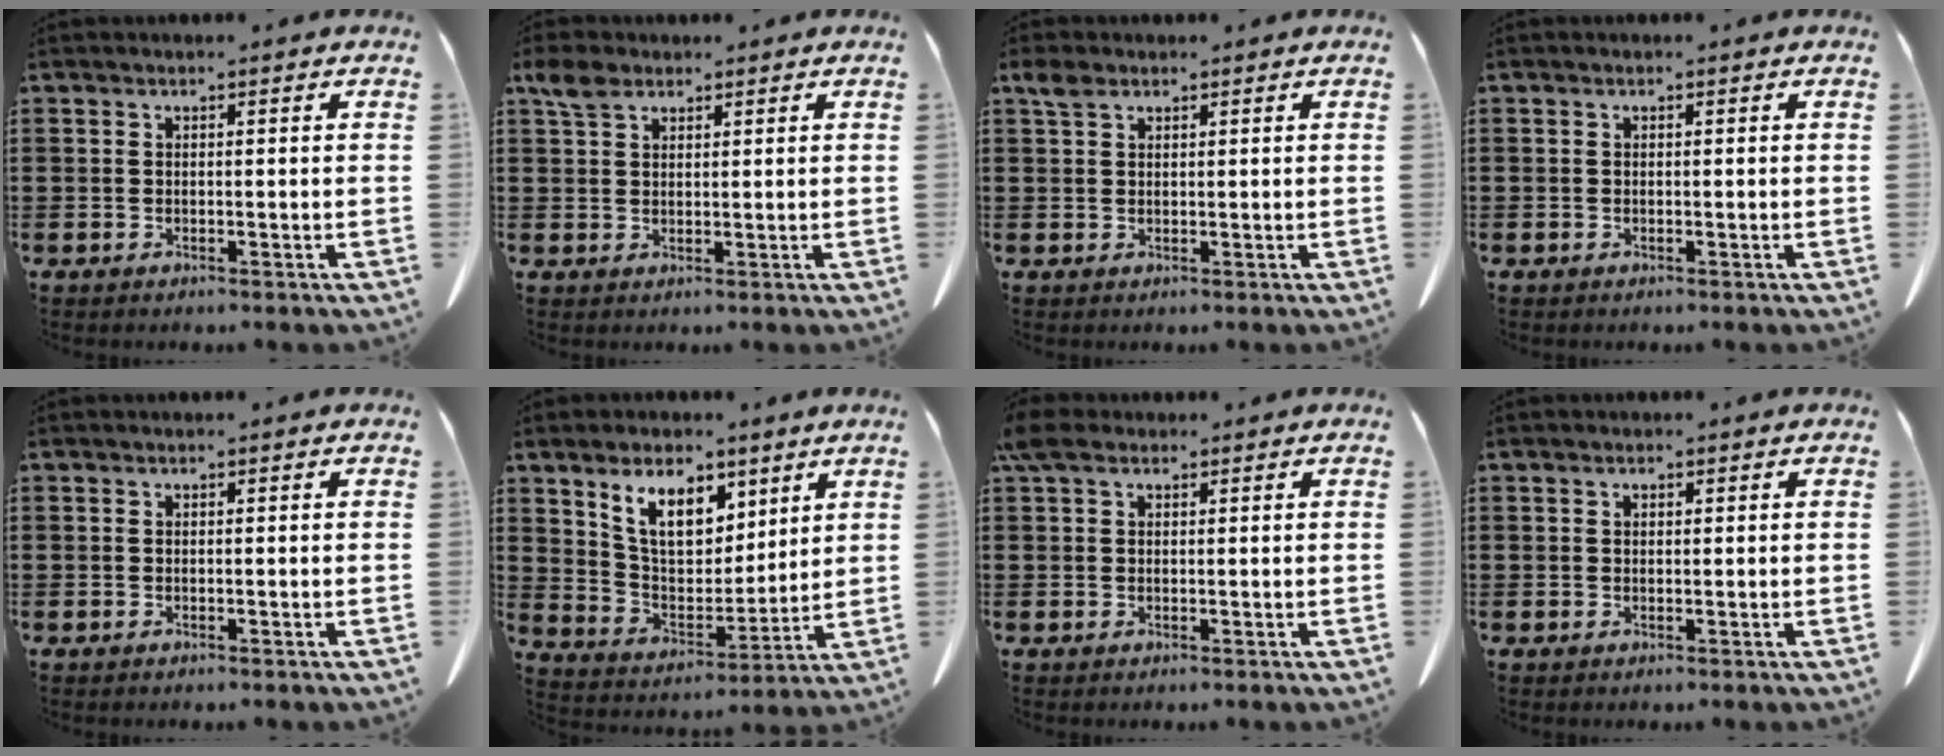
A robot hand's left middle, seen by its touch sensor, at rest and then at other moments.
{"total": 3.6, "force": [2.5, 2.1, 1.5], "torque": [-0.029, 0.003, 0.047]}
{"total": 2.3, "force": [1.6, 1.3, 1.1], "torque": [-0.026, 0.003, 0.031]}
{"total": 0.0}
{"total": 0.0}
{"total": 9.8, "force": [6.1, 5.6, 5.1], "torque": [-0.114, -0.006, 0.115]}
{"total": 2.9, "force": [1.7, 1.7, 1.6], "torque": [-0.038, 0.008, 0.033]}
{"total": 0.6, "force": [0.5, 0.3, 0.3], "torque": [-0.008, -0.001, 0.011]}